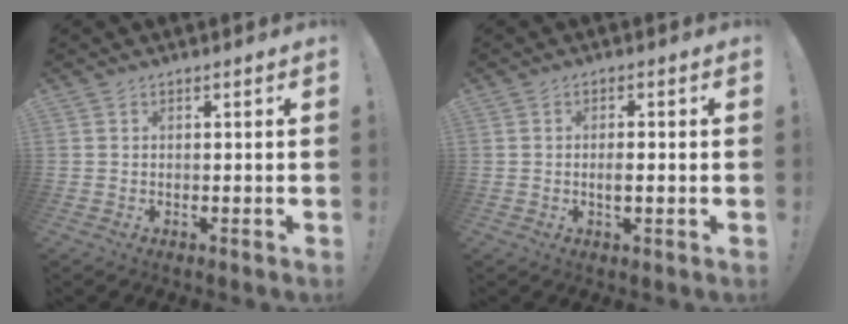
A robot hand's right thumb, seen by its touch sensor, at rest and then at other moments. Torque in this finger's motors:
{"motor_torque": [-0.20, 0.17, 0.11, 0.19, 0.05]}